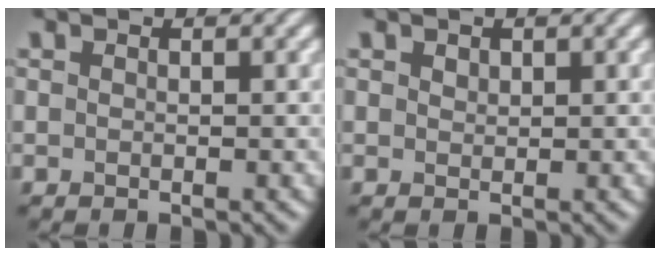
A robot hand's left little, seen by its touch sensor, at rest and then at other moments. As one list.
[{"total": 0.7, "force": [0.5, 0.5, 0.2], "torque": [-0.006, -0.001, 0.010]}]